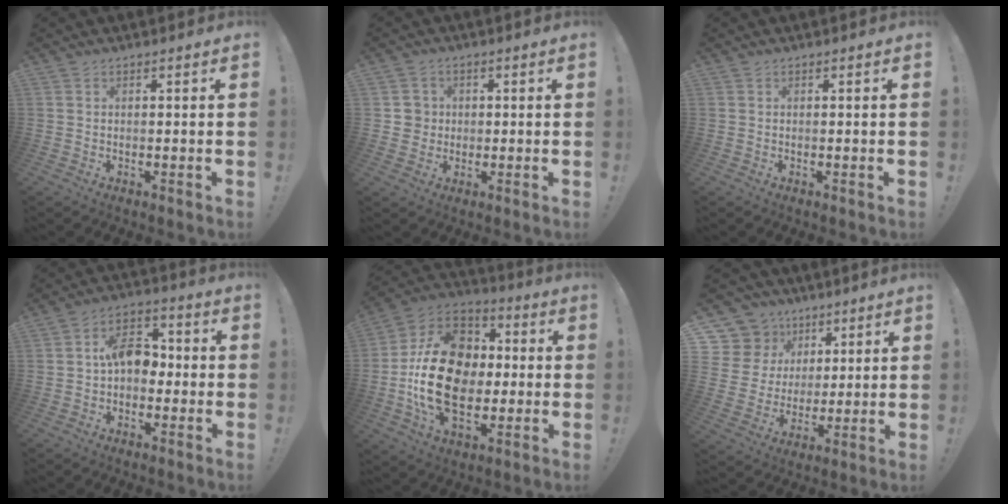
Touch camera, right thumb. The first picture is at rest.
{"total": 4.8, "force": [0.4, 4.7, 0.8], "torque": [0.001, 0.003, 0.009]}
{"total": 0.0}
{"total": 10.6, "force": [-0.3, 7.4, 7.5], "torque": [-0.117, 0.020, -0.003]}
{"total": 23.8, "force": [-2.1, 17.0, 16.6], "torque": [-0.288, 0.023, -0.020]}
{"total": 12.3, "force": [6.0, 10.2, 3.4], "torque": [-0.053, -0.037, 0.131]}